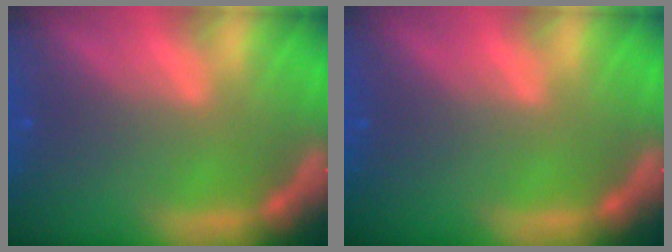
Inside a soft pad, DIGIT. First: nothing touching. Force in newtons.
{"total": 0.0}